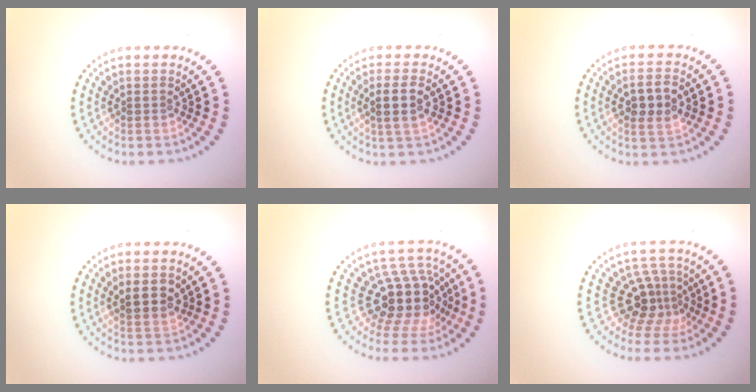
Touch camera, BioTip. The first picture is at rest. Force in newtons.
{"total": 2.6, "press": 2.3, "slide": 1.1}
{"total": 2.8, "press": 2.8, "slide": 0.4}
{"total": 2.3, "press": 2.1, "slide": 0.8}
{"total": 4.9, "press": 3.8, "slide": 3.2}
{"total": 3.7, "press": 2.6, "slide": 2.6}